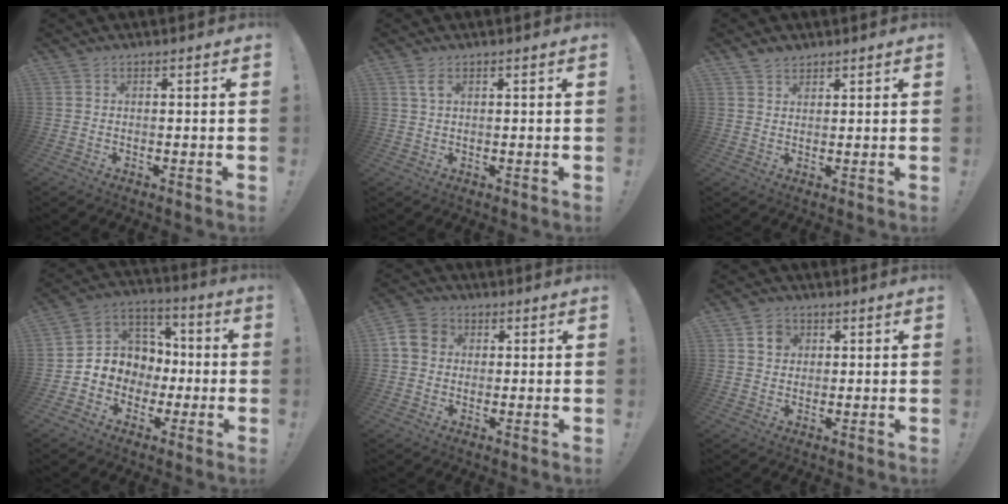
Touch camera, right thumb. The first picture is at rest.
{"total": 3.0, "force": [1.2, 1.2, 2.5], "torque": [-0.046, 0.000, 0.022]}
{"total": 3.0, "force": [2.5, 1.6, 0.7], "torque": [-0.008, -0.014, 0.045]}
{"total": 9.3, "force": [-2.0, 8.9, 1.9], "torque": [-0.022, 0.010, -0.024]}
{"total": 7.4, "force": [1.0, 6.3, 3.7], "torque": [-0.067, 0.016, 0.024]}
{"total": 4.7, "force": [2.0, 4.0, 1.5], "torque": [-0.020, -0.003, 0.037]}